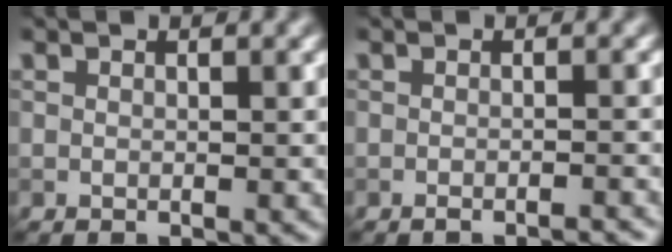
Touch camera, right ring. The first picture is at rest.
{"total": 1.7, "force": [-1.4, 0.3, 1.0], "torque": [-0.002, 0.003, -0.021]}